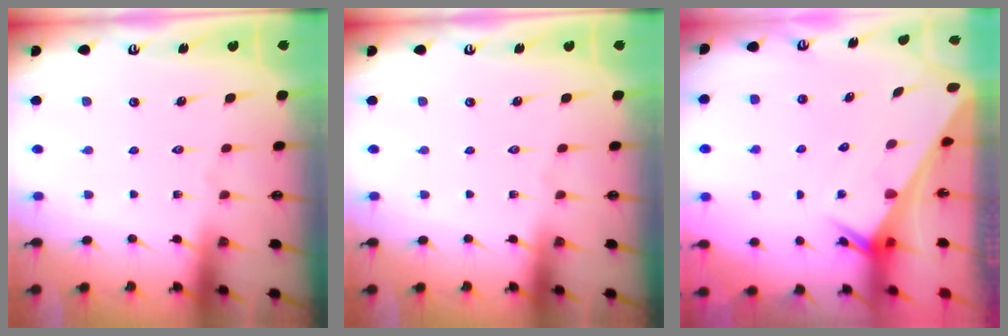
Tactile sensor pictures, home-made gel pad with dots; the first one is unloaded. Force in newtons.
{"total": 0.0}
{"total": 2.5, "press": 2.5, "slide": 0.1}